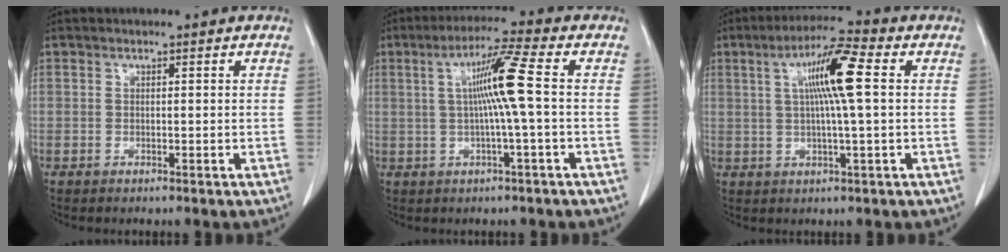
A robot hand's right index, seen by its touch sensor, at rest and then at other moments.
{"total": 8.1, "force": [0.5, -1.2, 7.9], "torque": [-0.144, 0.009, 0.011]}
{"total": 9.2, "force": [1.8, 0.0, 9.1], "torque": [-0.163, 0.010, 0.027]}